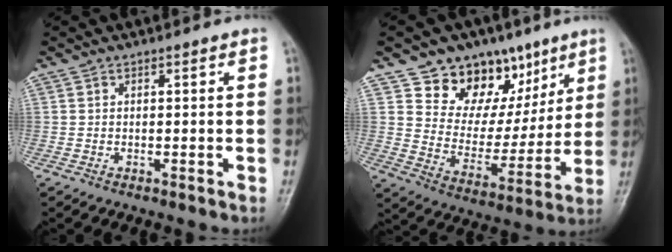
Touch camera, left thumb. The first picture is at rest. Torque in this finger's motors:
{"motor_torque": [0.25, 0.19, -0.37, -0.39, 0.09]}